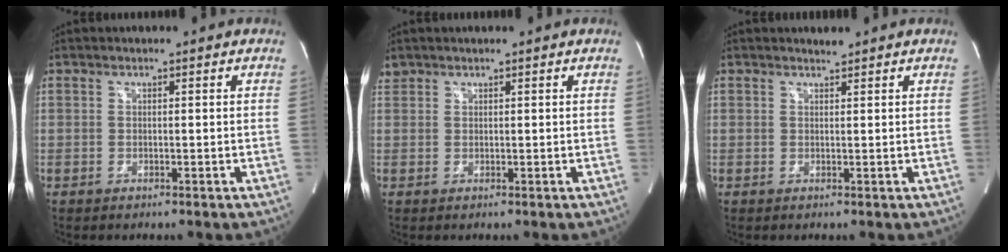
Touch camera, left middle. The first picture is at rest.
{"total": 1.3, "force": [1.1, 0.7, -0.1], "torque": [0.001, 0.014, 0.022]}
{"total": 0.8, "force": [0.8, -0.1, 0.0], "torque": [-0.011, 0.000, 0.016]}